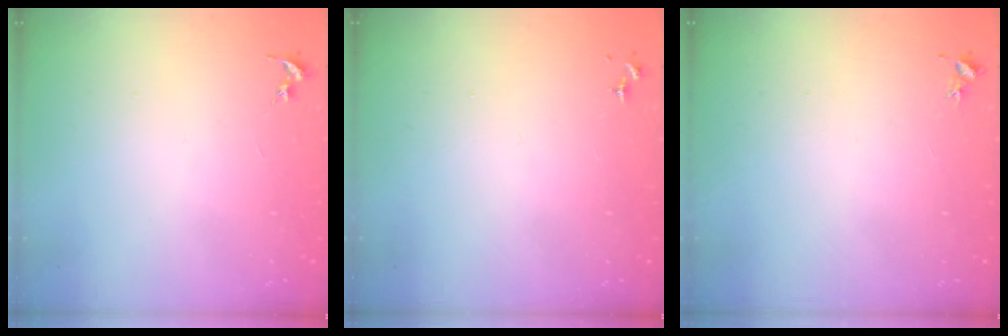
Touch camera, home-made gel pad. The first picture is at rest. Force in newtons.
{"total": 0.0}
{"total": 3.1, "press": 3.1, "slide": 0.2}